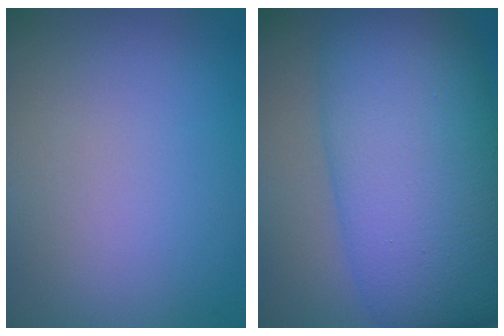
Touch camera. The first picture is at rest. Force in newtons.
{"total": 13.3, "press": 13.3, "slide": 0.3}